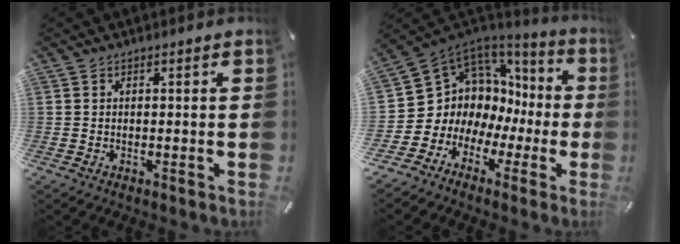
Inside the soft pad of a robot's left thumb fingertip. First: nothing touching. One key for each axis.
{"total": 8.0, "fx": 2.8, "fy": 7.4, "fz": 1.4, "tx": -0.052, "ty": -0.056, "tz": 0.065}